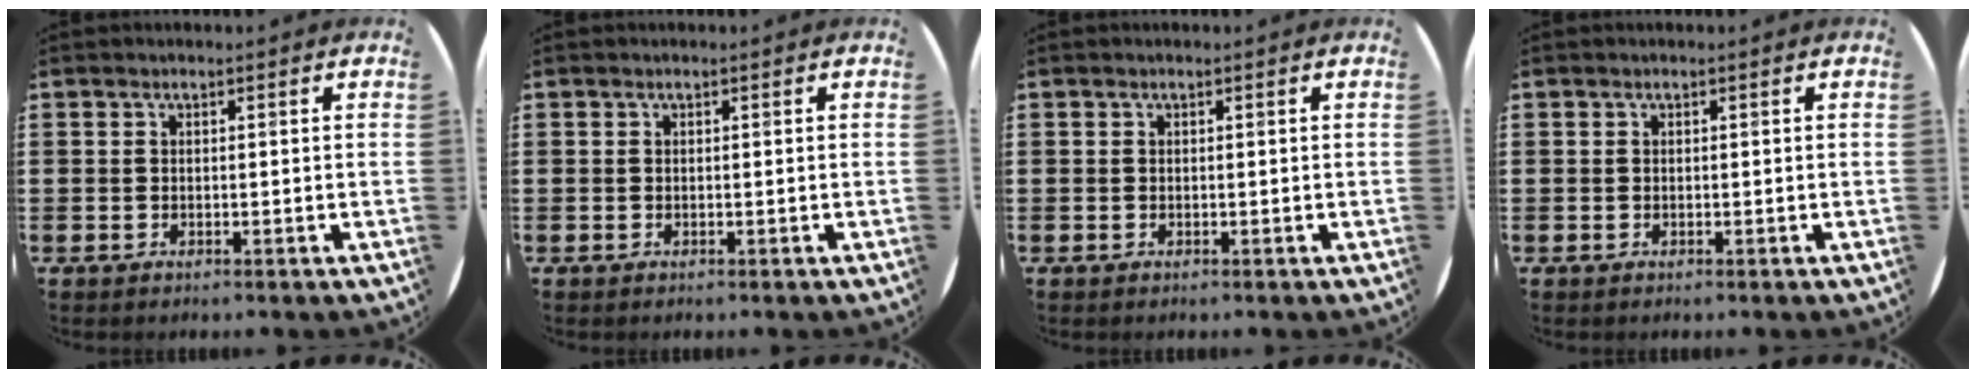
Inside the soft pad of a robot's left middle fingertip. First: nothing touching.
{"total": 0.0}
{"total": 0.0}
{"total": 0.0}